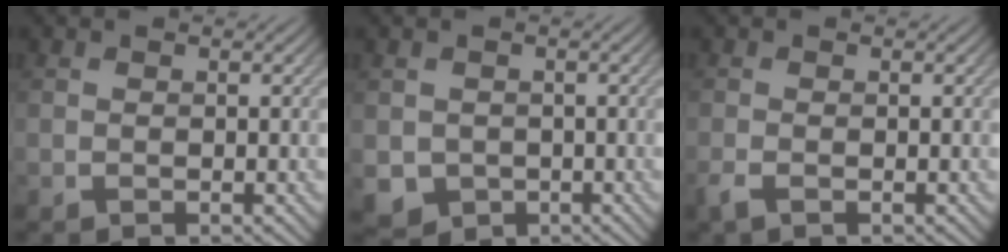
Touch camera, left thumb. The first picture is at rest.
{"total": 3.3, "force": [-0.7, 3.1, 0.9], "torque": [-0.036, -0.021, -0.014]}
{"total": 1.5, "force": [-0.9, 0.4, 1.1], "torque": [-0.030, -0.005, -0.021]}